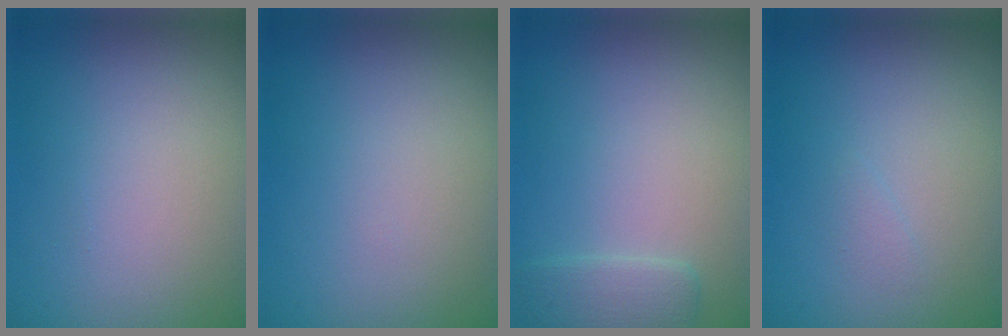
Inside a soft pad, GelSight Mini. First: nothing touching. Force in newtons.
{"total": 0.0}
{"total": 1.8, "press": 1.8, "slide": 0.1}
{"total": 0.5, "press": 0.5, "slide": 0.0}